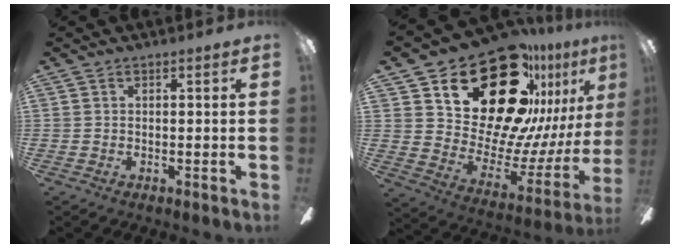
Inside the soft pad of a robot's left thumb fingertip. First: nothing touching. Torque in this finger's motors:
{"motor_torque": [1.79, 2.53, 1.40, -1.37, 0.09]}